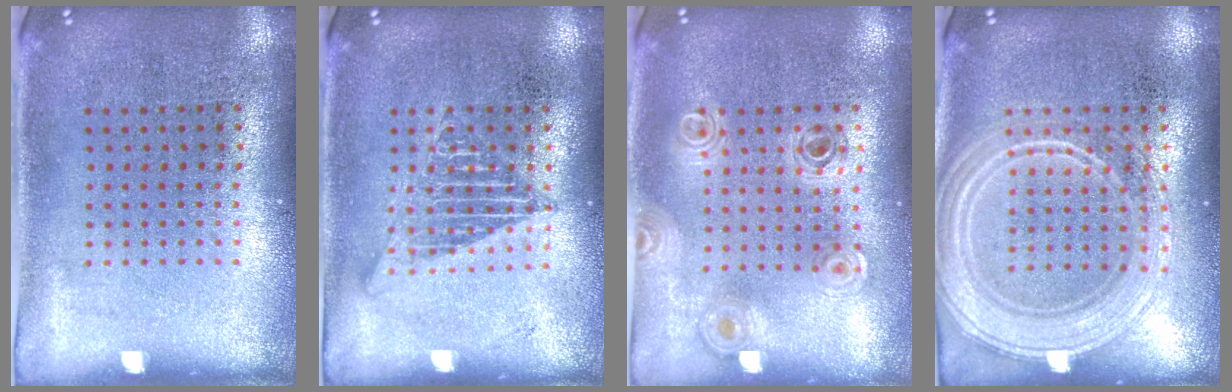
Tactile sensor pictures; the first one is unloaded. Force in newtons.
{"total": 2.2, "press": 2.2, "slide": 0.2}
{"total": 0.8, "press": 0.8, "slide": 0.2}
{"total": 2.3, "press": 2.3, "slide": 0.4}